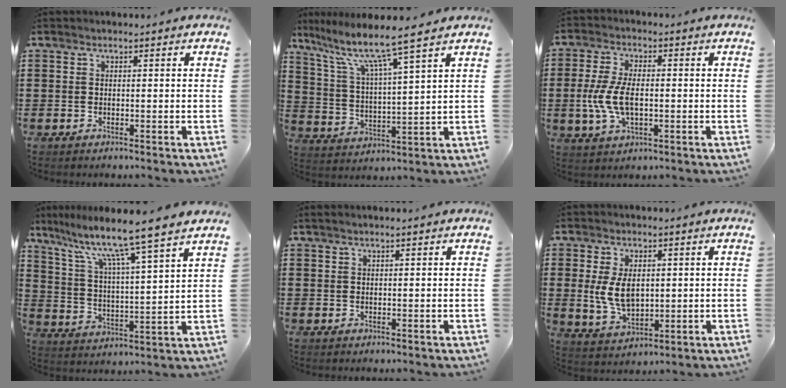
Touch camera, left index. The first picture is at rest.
{"total": 8.4, "force": [6.7, -0.6, 5.1], "torque": [-0.126, -0.044, 0.106]}
{"total": 7.0, "force": [-0.9, 3.5, 6.0], "torque": [-0.143, -0.003, -0.022]}
{"total": 9.2, "force": [7.7, -1.0, 5.1], "torque": [-0.129, -0.053, 0.120]}
{"total": 0.7, "force": [0.4, -0.1, 0.5], "torque": [-0.008, 0.000, 0.008]}
{"total": 6.7, "force": [0.8, 4.2, 5.2], "torque": [-0.119, 0.003, 0.007]}